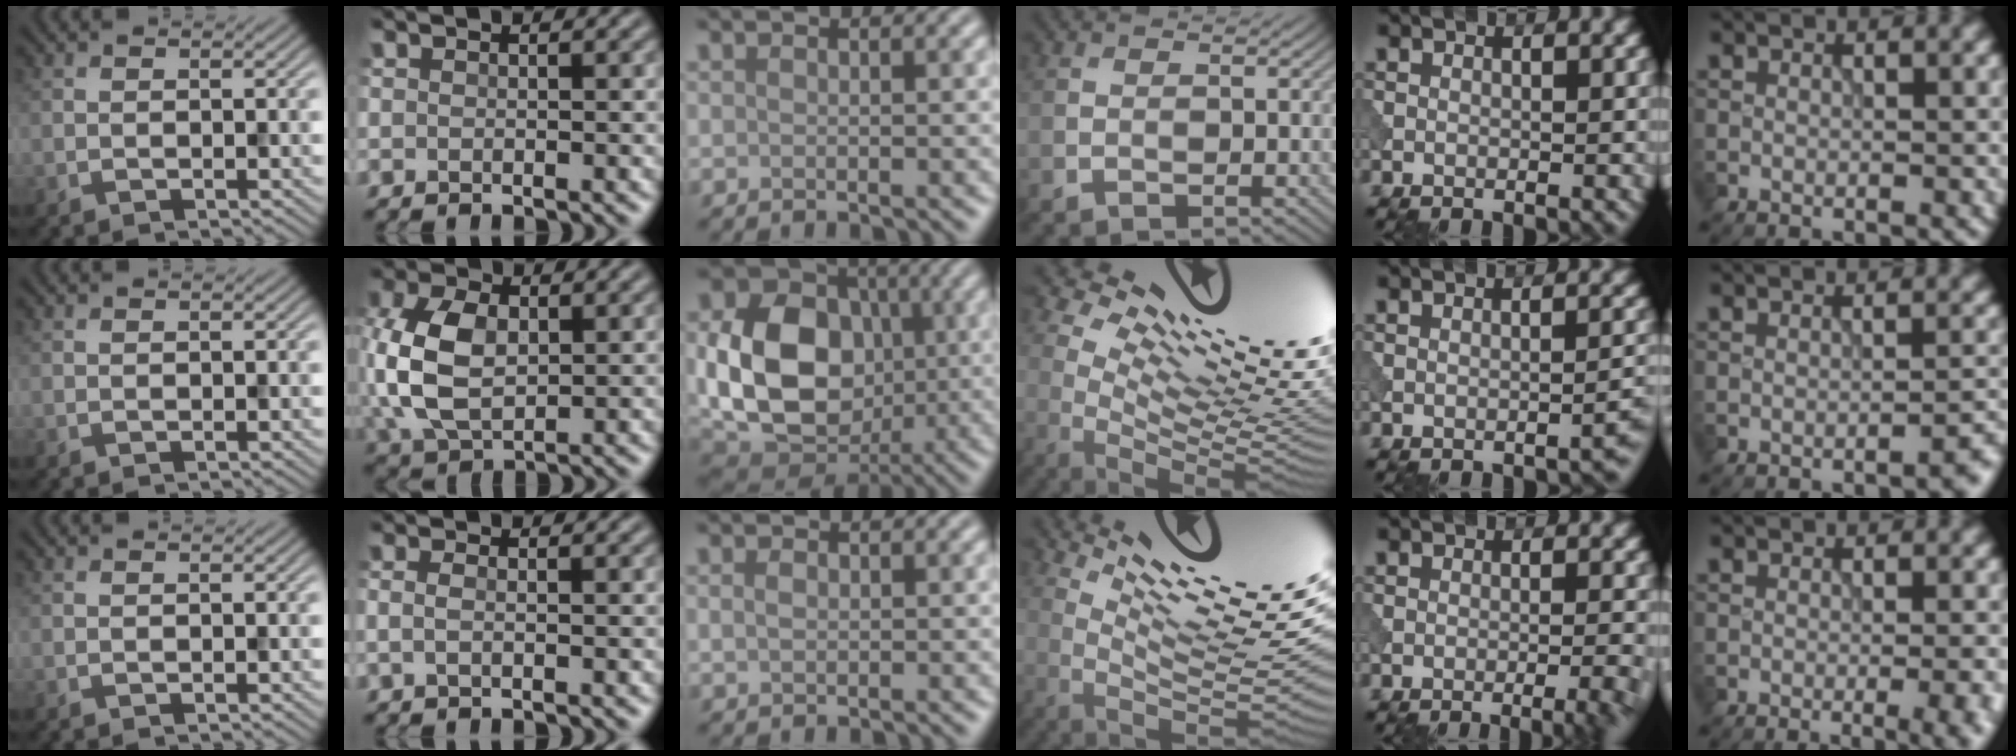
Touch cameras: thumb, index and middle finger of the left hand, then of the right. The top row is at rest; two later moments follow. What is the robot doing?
{"motion": "dispense", "object": "syringe"}